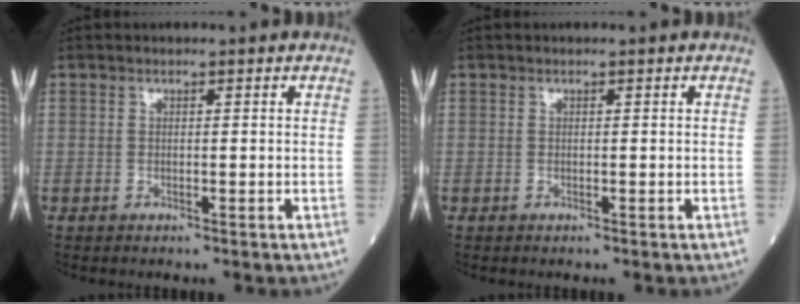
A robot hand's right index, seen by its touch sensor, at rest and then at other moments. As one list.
[{"total": 0.0}]